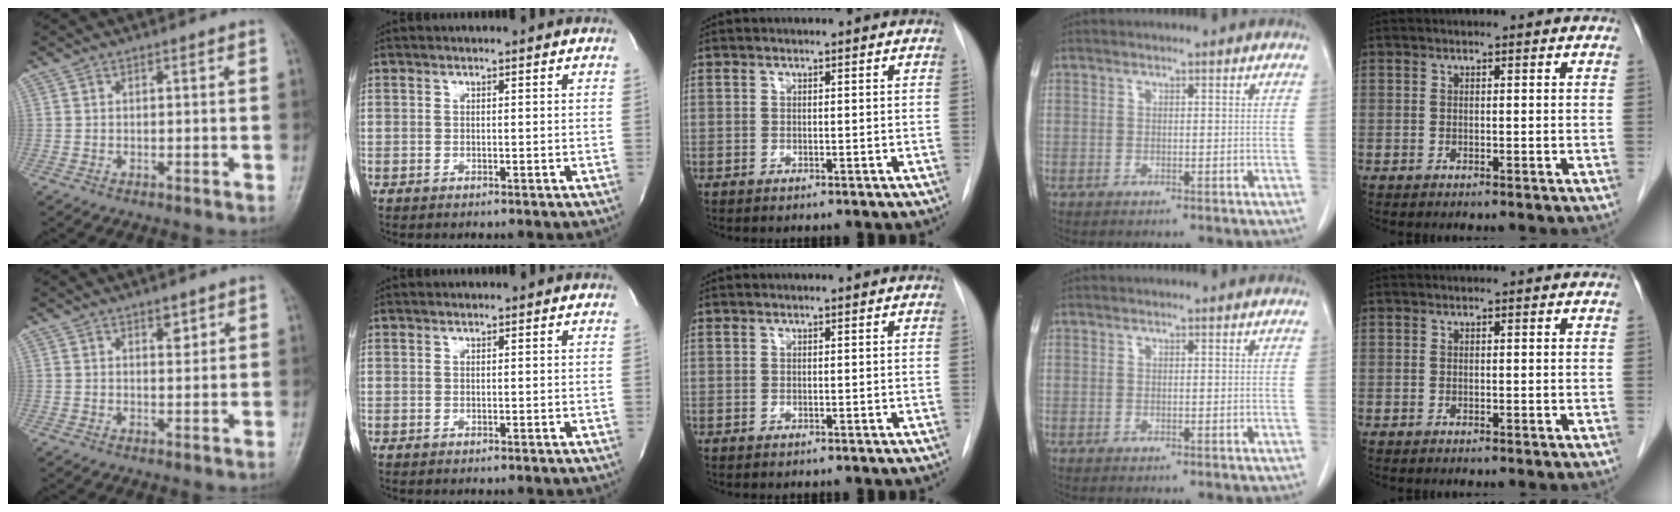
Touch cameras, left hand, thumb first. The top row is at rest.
{"thumb": {"total": 2.3, "force": [1.5, 1.2, 1.4], "torque": [-0.010, -0.009, 0.024]}}